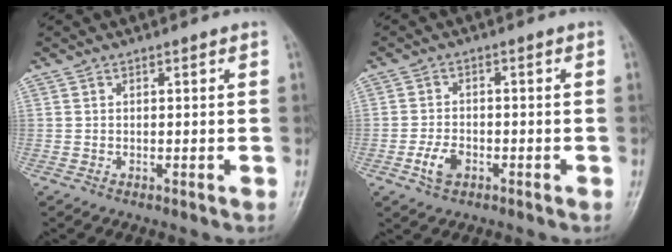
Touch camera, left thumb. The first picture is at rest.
{"total": 4.1, "force": [-2.0, 2.6, 2.5], "torque": [-0.046, 0.010, -0.037]}